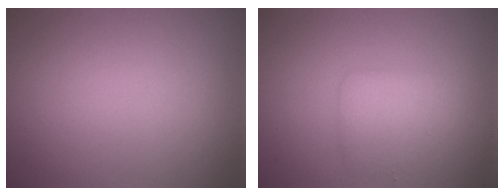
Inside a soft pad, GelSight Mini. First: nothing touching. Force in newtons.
{"total": 2.7, "press": 2.7, "slide": 0.1}